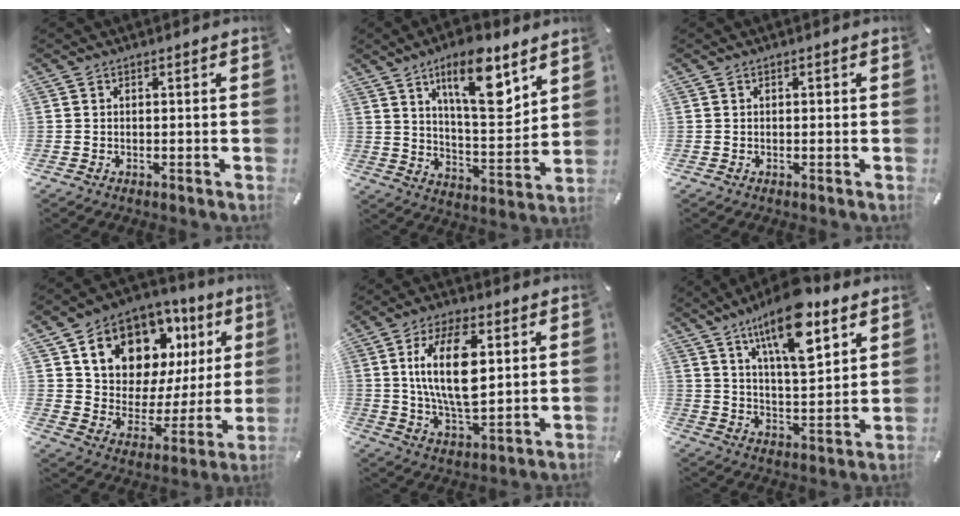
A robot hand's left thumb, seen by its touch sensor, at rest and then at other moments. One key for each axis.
{"total": 16.2, "fx": 9.5, "fy": 5.6, "fz": 11.8, "tx": -0.190, "ty": -0.045, "tz": 0.155}
{"total": 0.5, "fx": 0.1, "fy": 0.5, "fz": 0.3, "tx": -0.005, "ty": 0.002, "tz": 0.000}
{"total": 14.5, "fx": 9.1, "fy": 9.7, "fz": 5.8, "tx": -0.096, "ty": -0.070, "tz": 0.161}
{"total": 15.4, "fx": 3.9, "fy": 7.3, "fz": 13.0, "tx": -0.258, "ty": -0.008, "tz": 0.060}
{"total": 16.6, "fx": 10.6, "fy": 5.8, "fz": 11.3, "tx": -0.200, "ty": -0.049, "tz": 0.174}